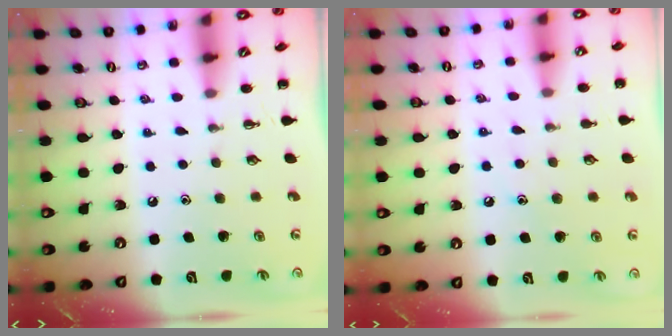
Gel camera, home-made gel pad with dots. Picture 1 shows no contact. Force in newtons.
{"total": 6.7, "press": 6.4, "slide": 1.8}